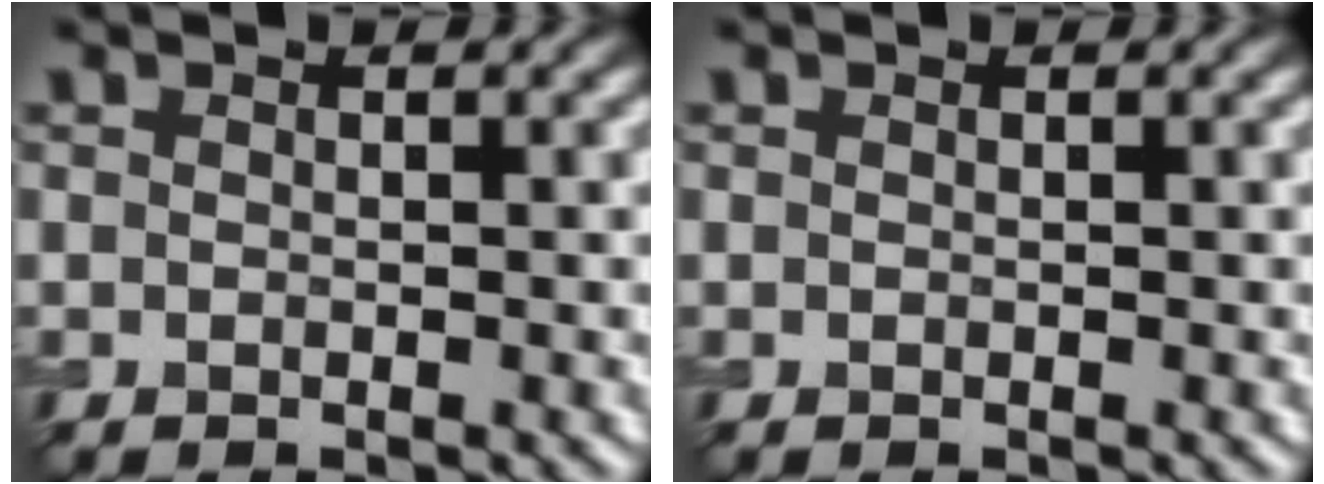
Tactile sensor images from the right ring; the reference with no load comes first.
{"total": 0.0}